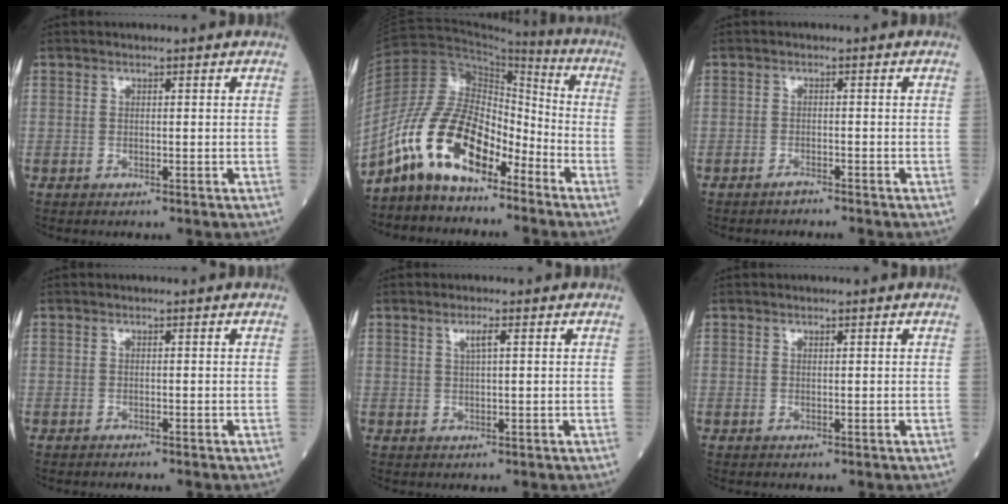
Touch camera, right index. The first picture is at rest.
{"total": 13.4, "force": [-9.0, 5.5, 8.2], "torque": [-0.174, 0.026, -0.170]}
{"total": 1.1, "force": [-1.1, 0.0, 0.1], "torque": [-0.002, -0.001, -0.017]}
{"total": 0.7, "force": [-0.7, 0.0, 0.2], "torque": [-0.001, 0.000, -0.011]}
{"total": 1.8, "force": [0.8, 0.0, 1.7], "torque": [-0.034, 0.001, 0.014]}
{"total": 0.0}